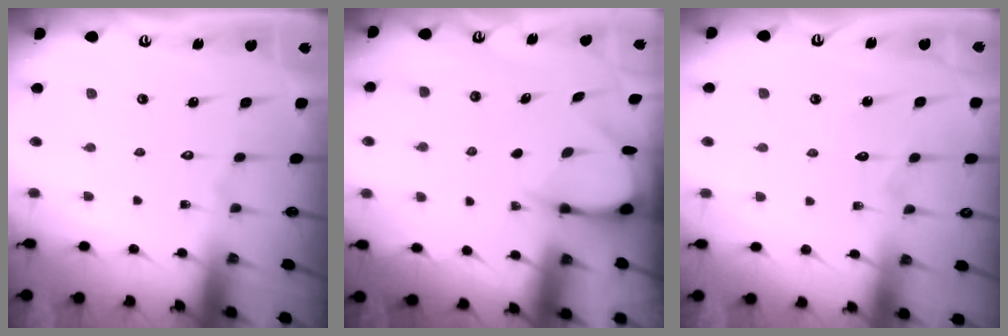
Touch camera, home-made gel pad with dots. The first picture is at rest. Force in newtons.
{"total": 3.7, "press": 3.7, "slide": 0.3}
{"total": 4.6, "press": 4.6, "slide": 0.1}